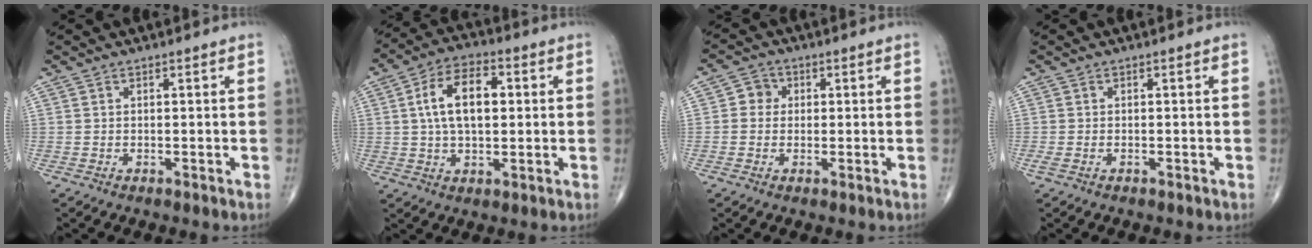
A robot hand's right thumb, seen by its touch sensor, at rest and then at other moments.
{"total": 11.6, "force": [1.8, 6.4, 9.5], "torque": [-0.161, 0.014, 0.027]}
{"total": 3.5, "force": [0.4, 3.2, 1.2], "torque": [0.004, 0.007, -0.002]}
{"total": 1.2, "force": [-0.4, 0.7, 0.9], "torque": [-0.028, 0.002, -0.007]}